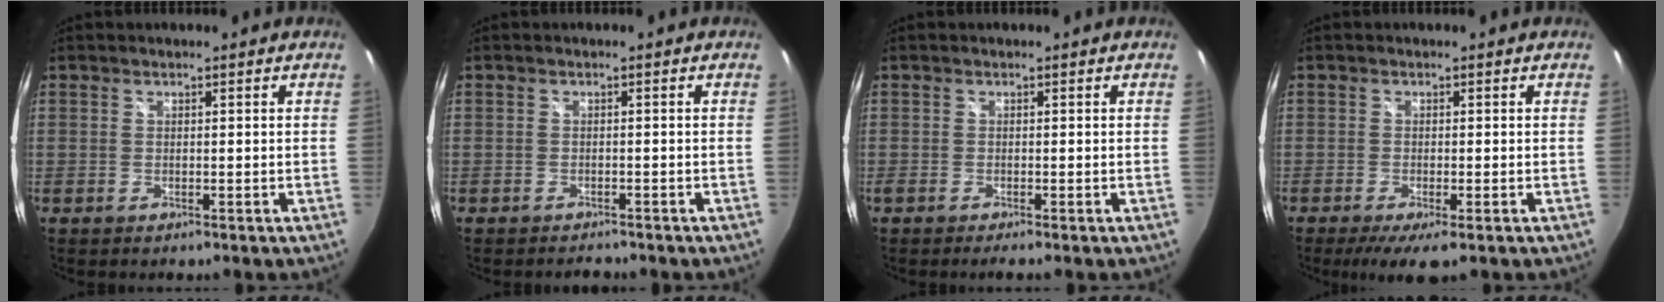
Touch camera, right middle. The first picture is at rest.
{"total": 1.8, "force": [-1.7, 0.6, 0.2], "torque": [-0.006, -0.007, -0.024]}
{"total": 1.0, "force": [-0.7, -0.3, 0.6], "torque": [-0.011, -0.004, -0.016]}
{"total": 5.1, "force": [-3.0, 0.8, 4.0], "torque": [-0.083, -0.026, -0.048]}